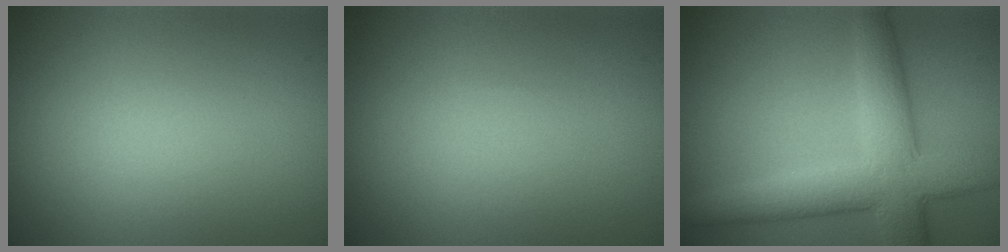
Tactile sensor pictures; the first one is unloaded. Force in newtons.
{"total": 0.0}
{"total": 7.2, "press": 7.2, "slide": 0.3}